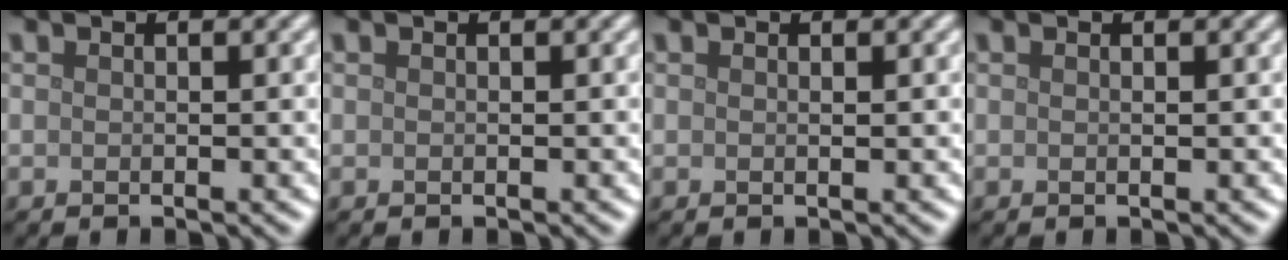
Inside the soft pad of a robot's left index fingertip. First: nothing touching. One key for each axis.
{"total": 0.0}
{"total": 0.0}
{"total": 0.0}